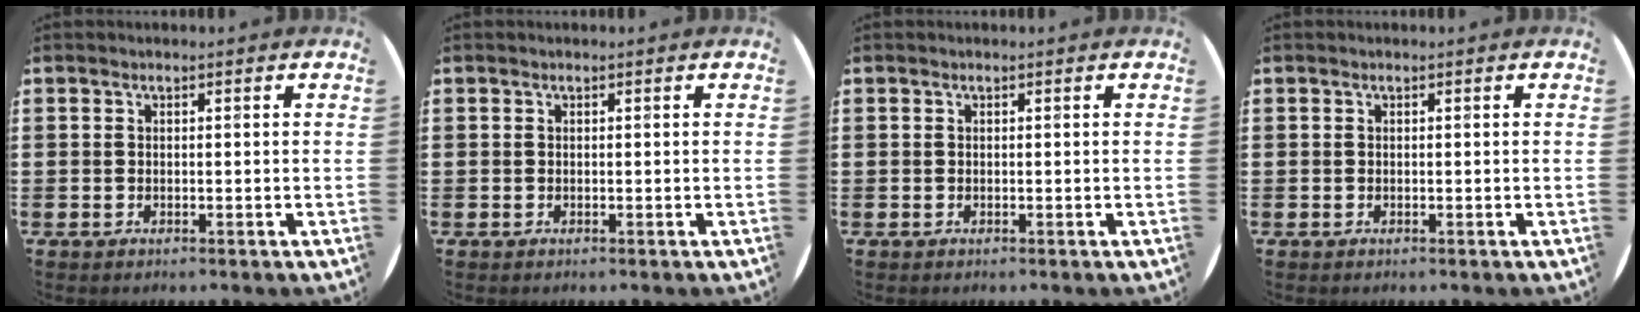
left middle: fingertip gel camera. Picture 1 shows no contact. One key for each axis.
{"total": 0.0}
{"total": 0.0}
{"total": 0.0}